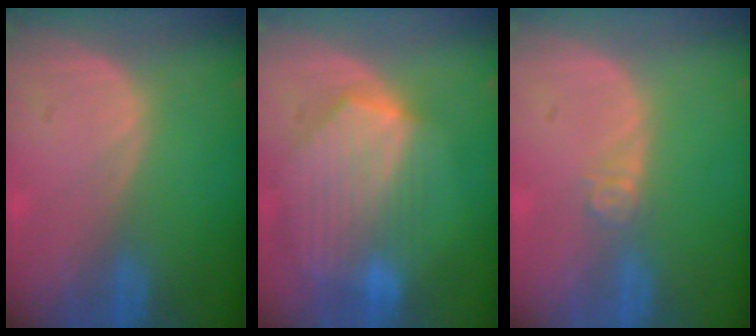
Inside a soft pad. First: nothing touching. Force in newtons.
{"total": 9.0, "press": 8.0, "slide": 4.0}
{"total": 2.4, "press": 2.0, "slide": 1.3}